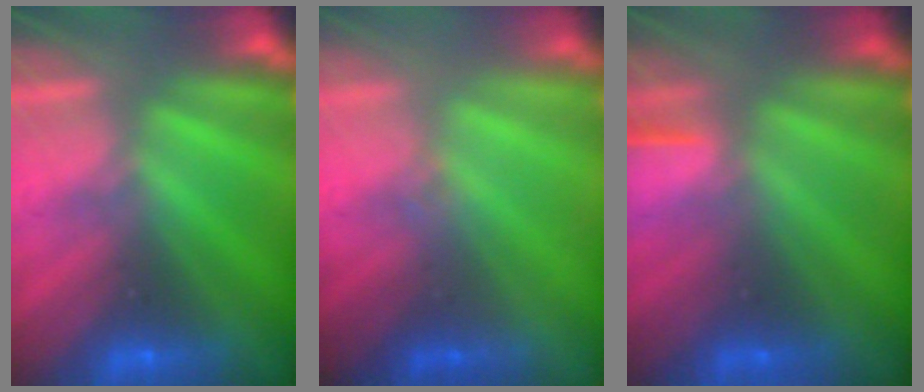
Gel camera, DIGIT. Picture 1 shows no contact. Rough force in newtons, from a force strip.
{"total": 1.3}
{"total": 1.4}